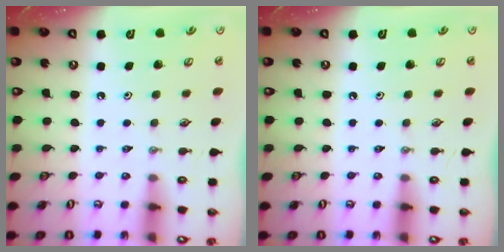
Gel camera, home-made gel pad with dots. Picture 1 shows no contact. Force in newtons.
{"total": 0.0}